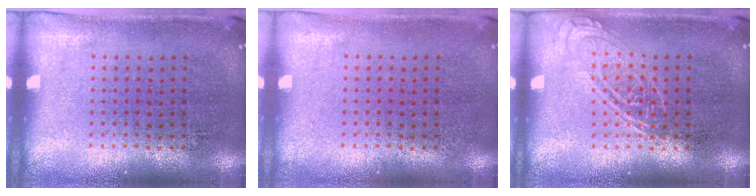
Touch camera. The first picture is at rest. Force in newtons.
{"total": 0.0}
{"total": 1.8, "press": 1.8, "slide": 0.2}